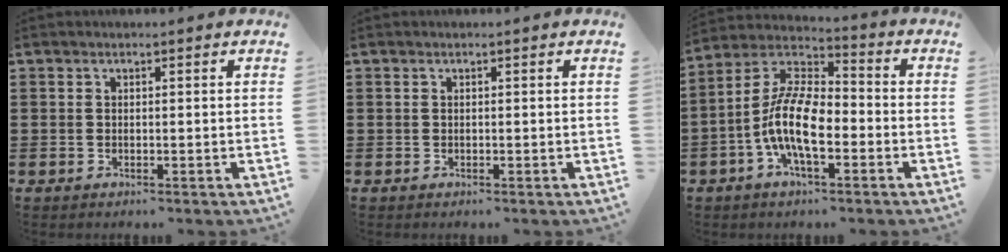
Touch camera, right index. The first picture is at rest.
{"total": 0.0}
{"total": 12.0, "force": [-3.6, 5.0, 10.3], "torque": [-0.242, -0.005, -0.074]}